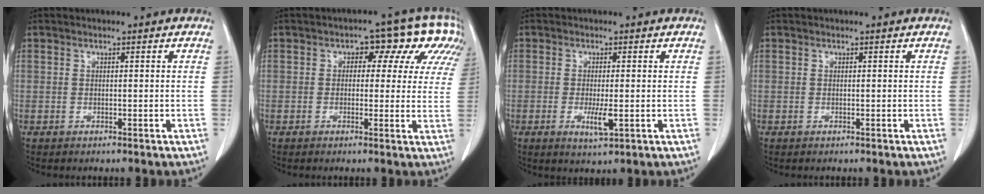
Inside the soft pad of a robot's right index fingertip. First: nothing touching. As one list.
[{"total": 10.4, "force": [4.0, 5.8, 7.6], "torque": [-0.076, 0.038, 0.037]}, {"total": 3.5, "force": [-0.9, 0.7, 3.3], "torque": [-0.059, -0.007, -0.010]}, {"total": 0.0}]